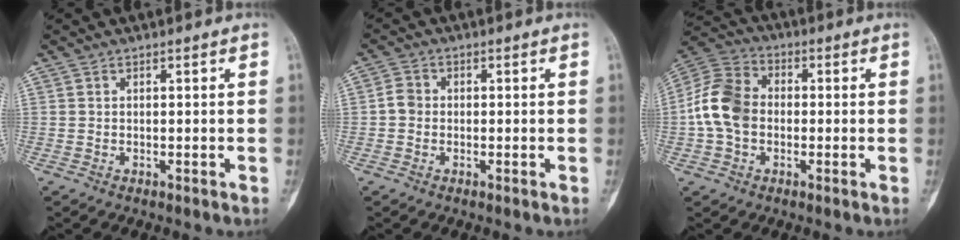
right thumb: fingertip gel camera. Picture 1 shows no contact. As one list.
[{"total": 2.4, "force": [-0.6, 2.0, 1.2], "torque": [-0.013, 0.006, -0.021]}, {"total": 10.8, "force": [-1.1, 8.1, 7.1], "torque": [-0.136, 0.031, -0.036]}]